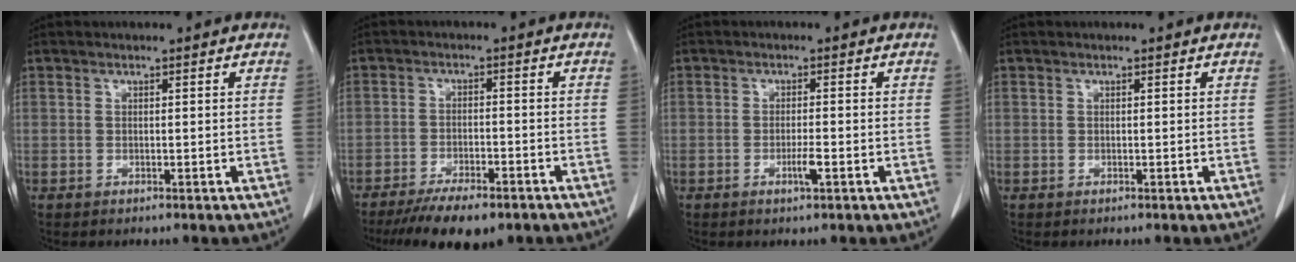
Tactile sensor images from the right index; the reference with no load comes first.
{"total": 9.4, "force": [-7.1, 2.9, 5.4], "torque": [-0.081, -0.012, -0.109]}
{"total": 2.4, "force": [-1.0, 0.1, 2.1], "torque": [-0.039, -0.002, -0.017]}
{"total": 0.0}